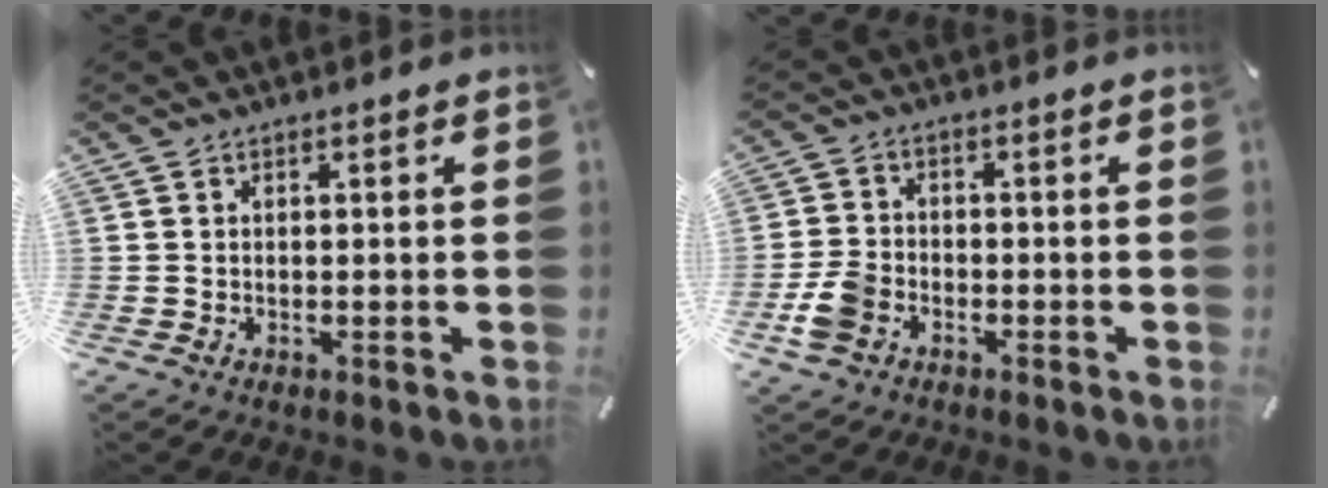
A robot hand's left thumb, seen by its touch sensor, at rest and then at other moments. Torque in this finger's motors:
{"motor_torque": [-0.44, 0.84, 0.61, 0.39, 0.16]}